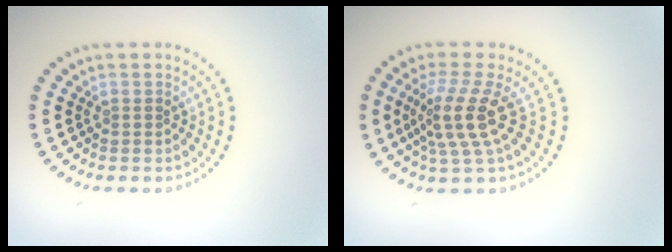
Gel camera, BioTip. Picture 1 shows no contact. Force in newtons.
{"total": 4.0, "press": 3.0, "slide": 2.6}